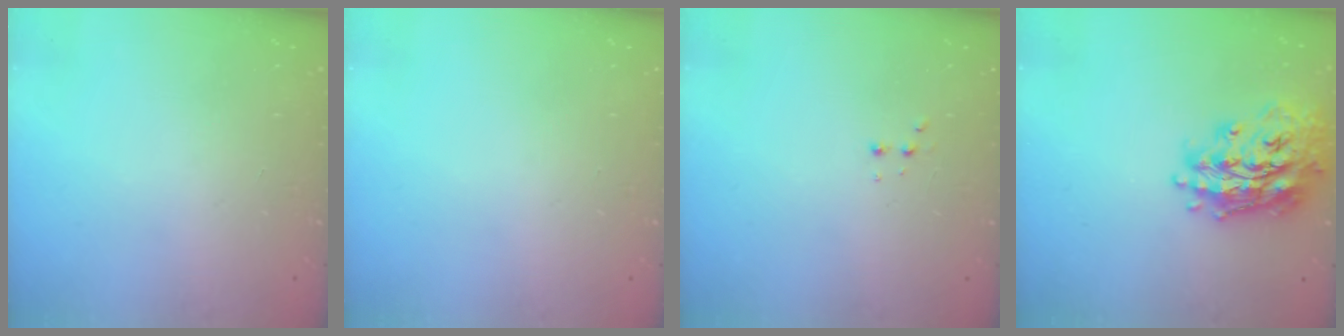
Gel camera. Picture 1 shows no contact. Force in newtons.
{"total": 0.0}
{"total": 2.5, "press": 2.4, "slide": 0.8}
{"total": 19.9, "press": 19.8, "slide": 2.1}